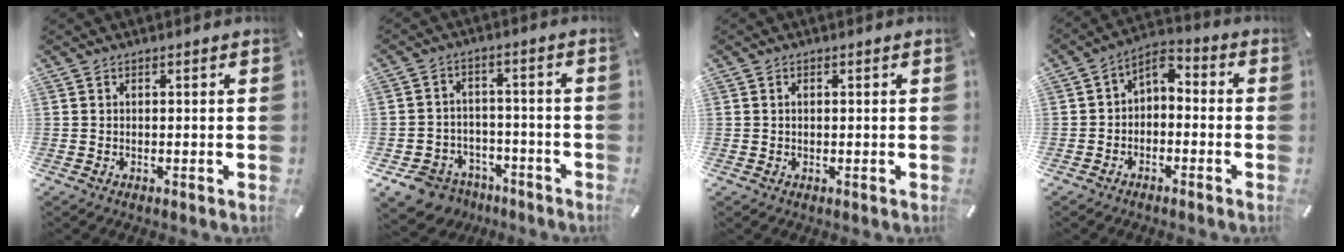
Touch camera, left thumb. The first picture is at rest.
{"total": 8.6, "force": [-5.7, 6.1, 2.1], "torque": [-0.049, 0.039, -0.103]}
{"total": 0.7, "force": [0.1, 0.4, 0.5], "torque": [-0.011, 0.001, 0.001]}
{"total": 4.2, "force": [-2.3, 3.1, 1.8], "torque": [-0.029, 0.012, -0.048]}